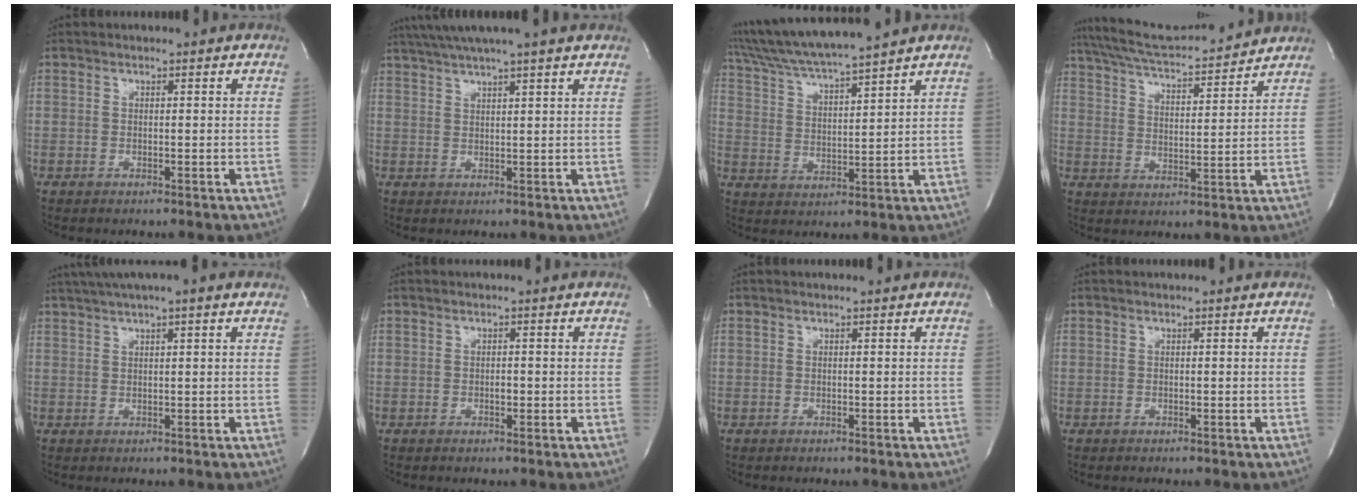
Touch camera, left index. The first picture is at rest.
{"total": 8.0, "force": [6.5, -1.2, 4.5], "torque": [-0.078, 0.025, 0.089]}
{"total": 12.3, "force": [10.8, -1.1, 5.8], "torque": [-0.113, 0.010, 0.192]}
{"total": 14.9, "force": [13.8, 1.0, 5.6], "torque": [-0.100, 0.016, 0.215]}
{"total": 6.9, "force": [4.5, 0.2, 5.3], "torque": [-0.088, 0.035, 0.066]}
{"total": 0.8, "force": [-0.4, 0.4, 0.6], "torque": [-0.015, -0.002, -0.008]}
{"total": 0.0}
{"total": 0.0}